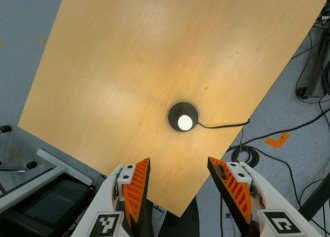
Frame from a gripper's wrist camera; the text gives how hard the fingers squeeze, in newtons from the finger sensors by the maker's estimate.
{"total": 0.0}